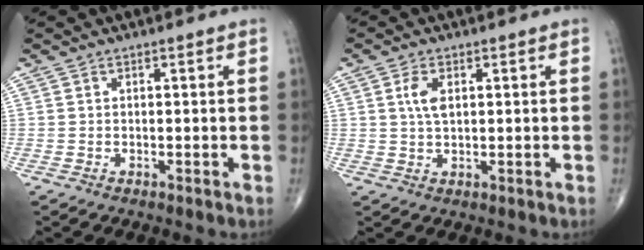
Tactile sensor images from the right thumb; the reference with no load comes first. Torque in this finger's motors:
{"motor_torque": [0.09, 1.05, 0.64, 0.25, 0.09]}